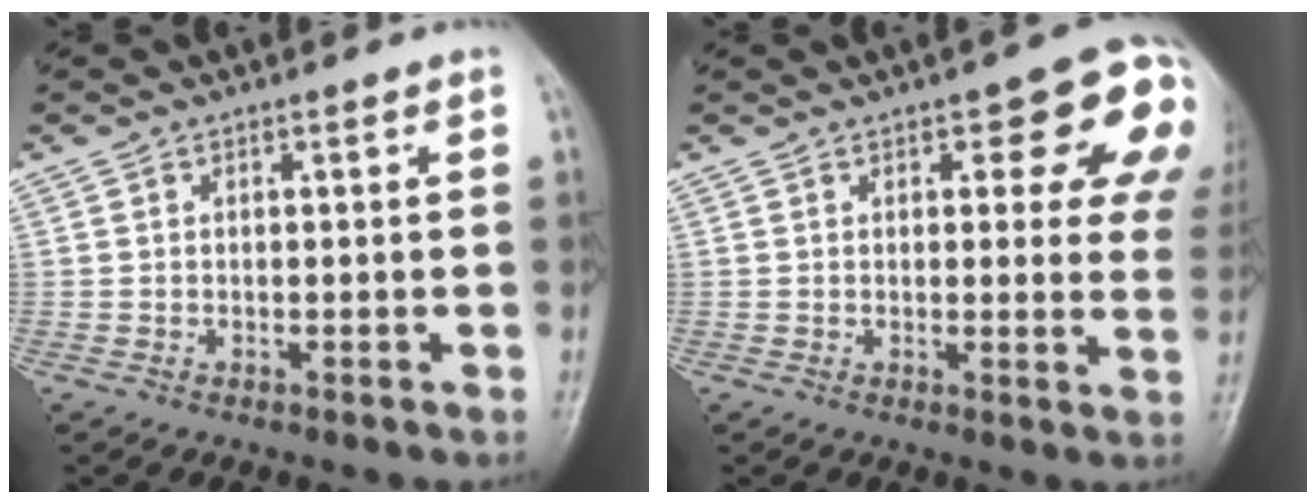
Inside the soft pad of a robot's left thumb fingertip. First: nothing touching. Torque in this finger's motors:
{"motor_torque": [0.29, 0.42, 0.33, 0.00, 0.10]}